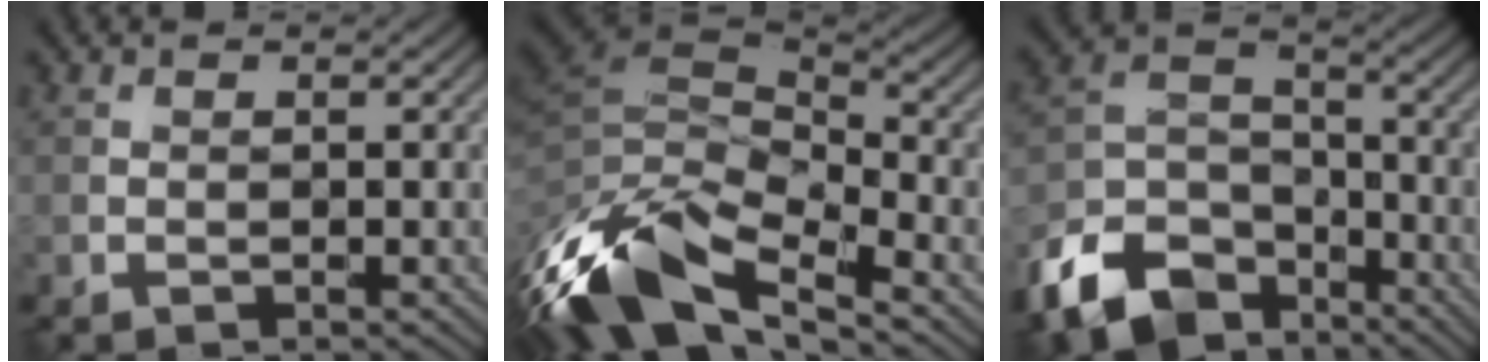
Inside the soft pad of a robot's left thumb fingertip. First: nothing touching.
{"total": 16.1, "force": [-7.7, 7.4, 12.1], "torque": [-0.303, -0.027, -0.126]}
{"total": 13.1, "force": [-8.7, 7.6, 6.2], "torque": [-0.156, -0.023, -0.171]}